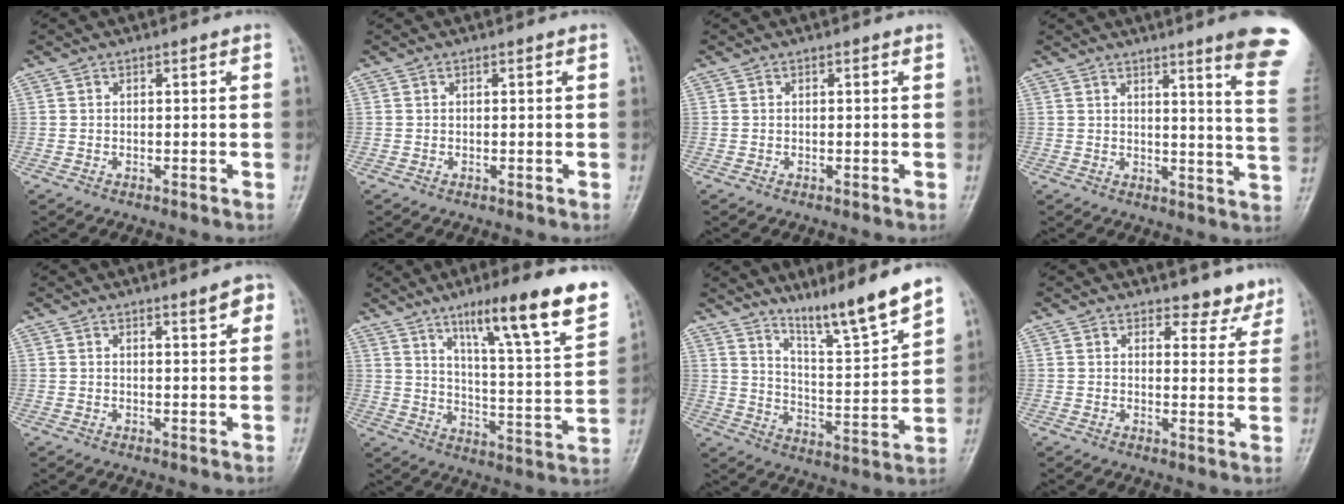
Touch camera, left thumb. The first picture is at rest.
{"total": 0.0}
{"total": 0.0}
{"total": 14.2, "force": [9.6, 0.3, 10.5], "torque": [-0.111, -0.064, 0.101]}
{"total": 3.1, "force": [1.7, 0.8, 2.5], "torque": [-0.024, -0.008, 0.022]}
{"total": 20.7, "force": [12.5, 2.9, 16.2], "torque": [-0.213, -0.052, 0.194]}
{"total": 12.0, "force": [9.9, 0.0, 6.9], "torque": [-0.104, -0.074, 0.173]}
{"total": 5.1, "force": [4.5, 2.3, 0.8], "torque": [0.020, -0.035, 0.048]}